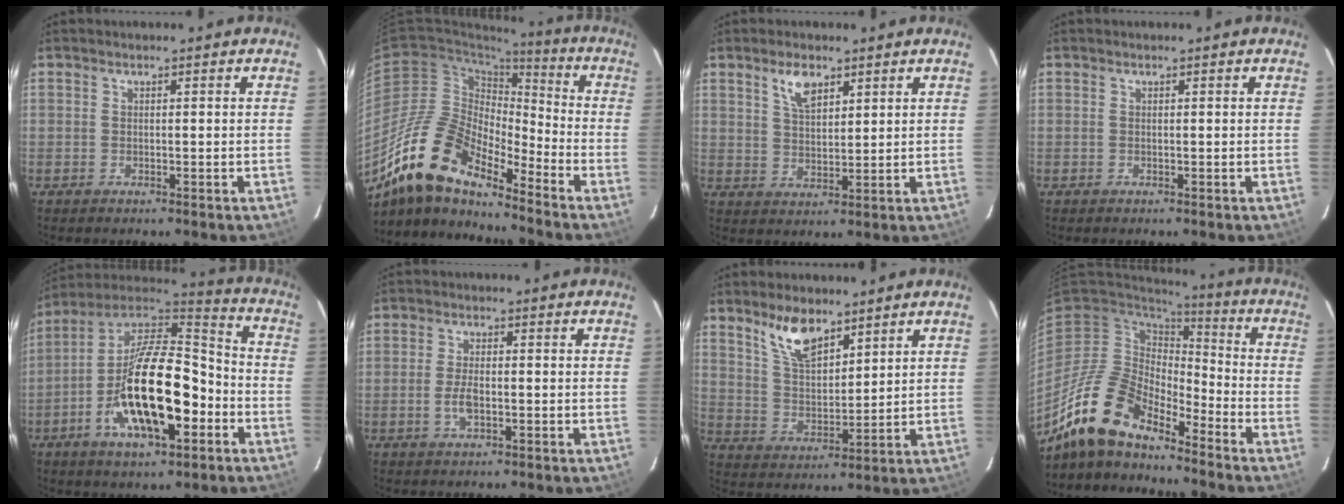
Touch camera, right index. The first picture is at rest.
{"total": 17.1, "force": [-13.6, 5.0, 9.1], "torque": [-0.160, -0.010, -0.269]}
{"total": 5.4, "force": [3.4, 2.5, 3.5], "torque": [-0.061, 0.002, 0.064]}
{"total": 0.0}
{"total": 22.0, "force": [-7.2, 8.8, 18.8], "torque": [-0.349, -0.006, -0.131]}
{"total": 3.7, "force": [-1.1, 1.6, 3.1], "torque": [-0.065, -0.002, -0.019]}
{"total": 9.1, "force": [6.5, 3.6, 5.2], "torque": [-0.095, 0.005, 0.132]}
{"total": 17.6, "force": [-13.9, 5.2, 9.5], "torque": [-0.167, -0.011, -0.273]}